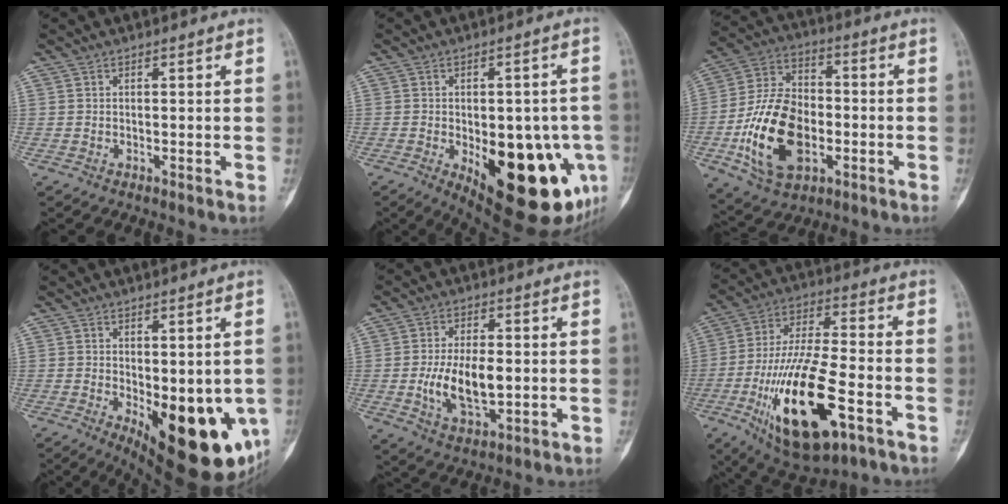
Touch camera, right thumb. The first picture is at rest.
{"total": 22.8, "force": [-7.0, 9.9, 19.4], "torque": [-0.194, -0.003, -0.069]}
{"total": 19.0, "force": [-4.6, 11.8, 14.1], "torque": [-0.242, 0.019, -0.079]}
{"total": 18.4, "force": [-5.2, 7.7, 15.9], "torque": [-0.154, -0.019, -0.047]}
{"total": 10.7, "force": [-1.1, 5.4, 9.1], "torque": [-0.160, -0.003, -0.014]}
{"total": 23.2, "force": [-8.7, 8.8, 19.7], "torque": [-0.375, 0.022, -0.140]}